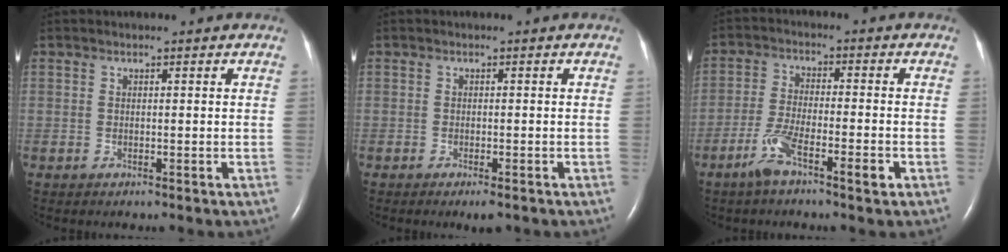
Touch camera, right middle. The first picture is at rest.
{"total": 2.2, "force": [-1.5, 0.5, 1.5], "torque": [-0.020, -0.005, -0.019]}
{"total": 6.2, "force": [-3.6, 0.7, 5.0], "torque": [-0.105, -0.005, -0.069]}